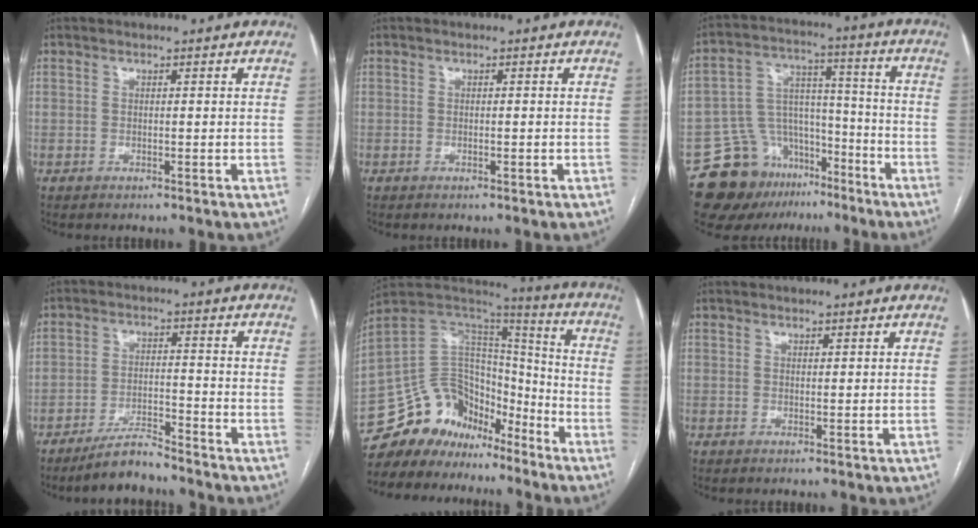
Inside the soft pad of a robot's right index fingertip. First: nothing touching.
{"total": 0.6, "force": [-0.2, 0.1, 0.6], "torque": [-0.013, -0.001, -0.001]}
{"total": 14.1, "force": [-9.6, 9.5, 4.1], "torque": [-0.065, 0.073, -0.146]}
{"total": 5.4, "force": [-5.0, 0.9, 1.9], "torque": [-0.034, -0.009, -0.092]}
{"total": 14.6, "force": [-12.0, 8.0, 2.5], "torque": [-0.040, 0.099, -0.211]}
{"total": 0.0}